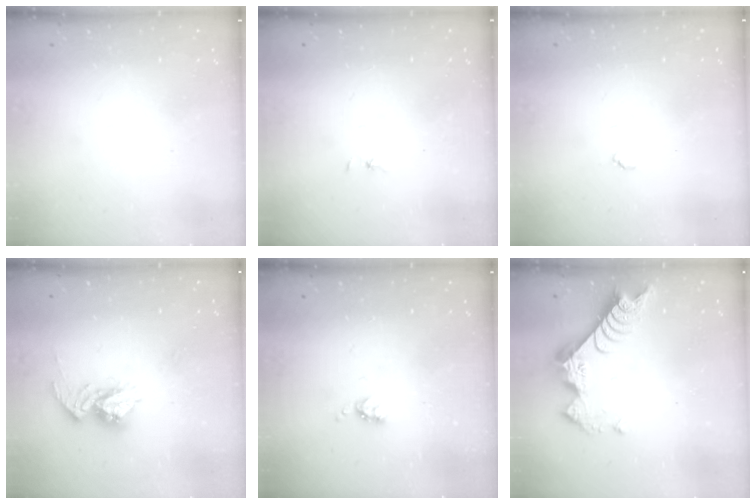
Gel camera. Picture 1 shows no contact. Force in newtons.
{"total": 0.7, "press": 0.7, "slide": 0.1}
{"total": 3.1, "press": 3.1, "slide": 0.4}
{"total": 11.5, "press": 11.4, "slide": 0.8}
{"total": 3.9, "press": 3.8, "slide": 0.6}
{"total": 9.9, "press": 9.9, "slide": 0.8}